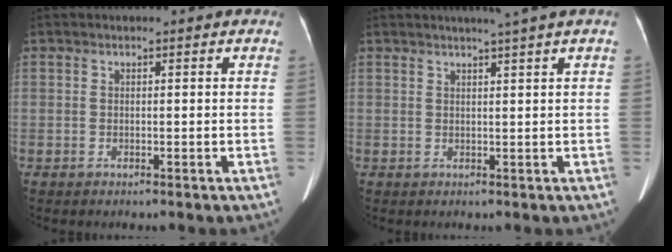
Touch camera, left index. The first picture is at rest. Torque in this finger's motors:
{"motor_torque": [0.34, -0.81, 0.01, 0.03]}